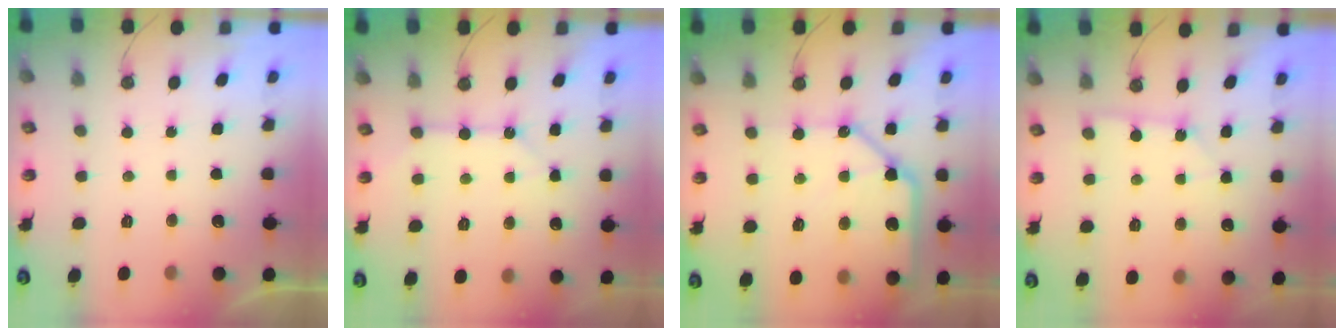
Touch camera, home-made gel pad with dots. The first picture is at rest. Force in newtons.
{"total": 8.8, "press": 8.8, "slide": 0.8}
{"total": 14.4, "press": 14.3, "slide": 1.9}
{"total": 2.5, "press": 2.5, "slide": 0.3}